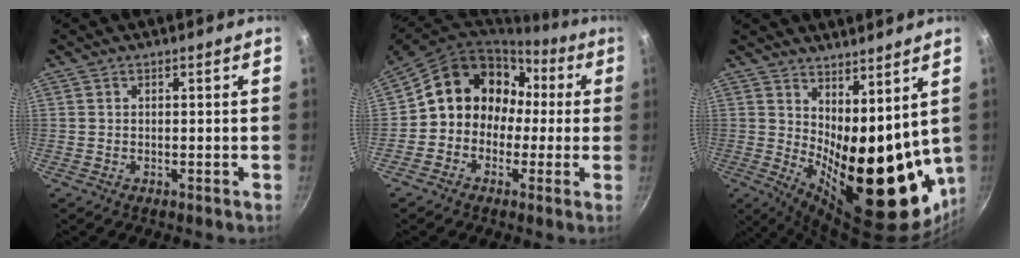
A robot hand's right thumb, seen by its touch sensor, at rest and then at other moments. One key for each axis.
{"total": 15.0, "fx": 0.4, "fy": 12.8, "fz": 7.7, "tx": -0.084, "ty": 0.057, "tz": -0.009}
{"total": 20.4, "fx": 5.2, "fy": 9.0, "fz": 17.6, "tx": -0.215, "ty": -0.050, "tz": 0.106}